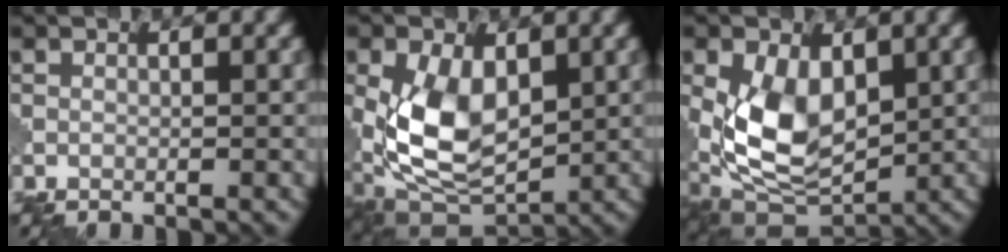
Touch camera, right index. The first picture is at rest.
{"total": 8.5, "force": [0.6, 5.4, 6.5], "torque": [-0.147, -0.007, 0.012]}
{"total": 8.0, "force": [0.7, 5.2, 6.1], "torque": [-0.136, -0.007, 0.014]}